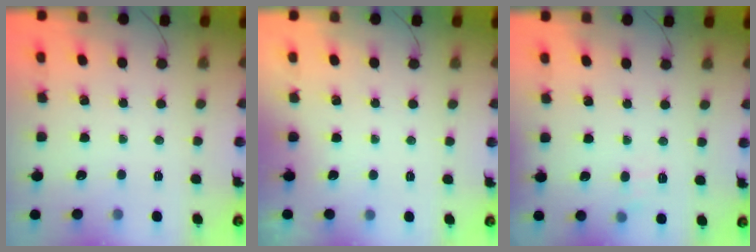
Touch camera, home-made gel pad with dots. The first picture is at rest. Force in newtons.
{"total": 1.8, "press": 1.8, "slide": 0.3}
{"total": 6.3, "press": 6.1, "slide": 1.7}